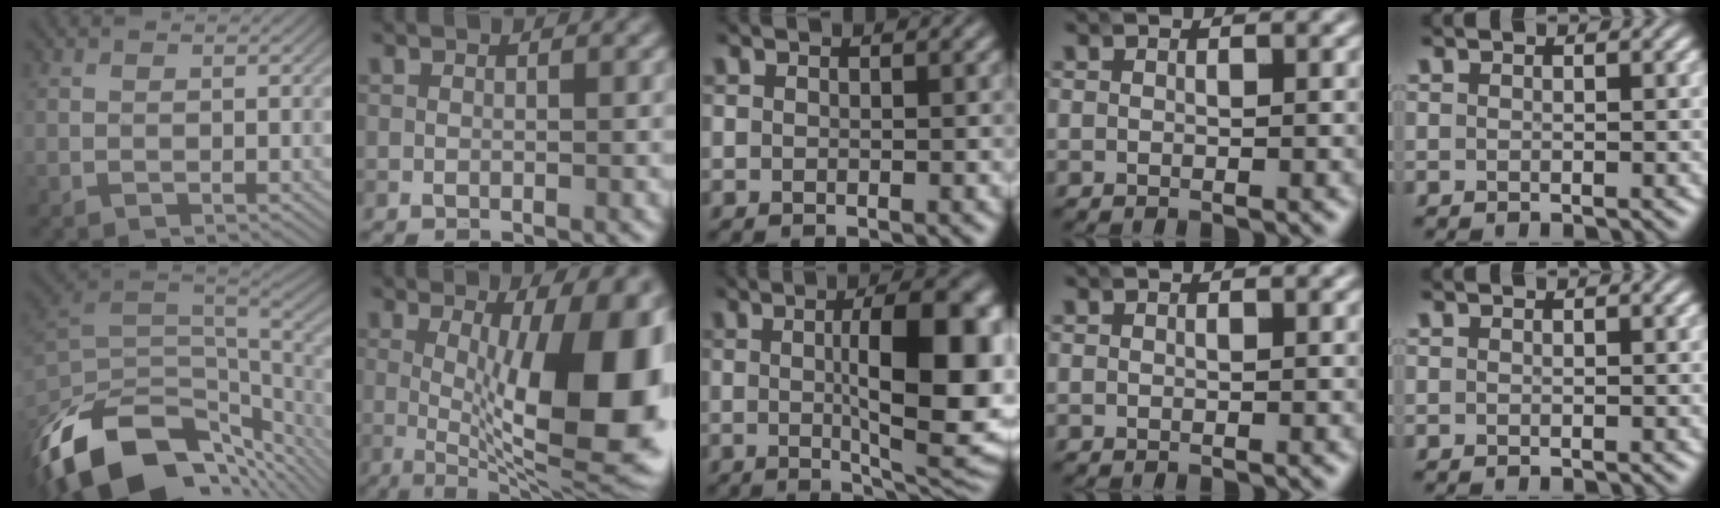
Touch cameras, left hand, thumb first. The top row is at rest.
{"thumb": {"total": 16.8, "force": [-8.4, 8.9, 11.6], "torque": [-0.270, -0.037, -0.130]}, "index": {"total": 16.0, "force": [1.1, 5.6, 14.9], "torque": [-0.182, -0.001, 0.017]}, "middle": {"total": 11.9, "force": [0.8, 3.2, 11.5], "torque": [-0.149, 0.001, 0.015]}}